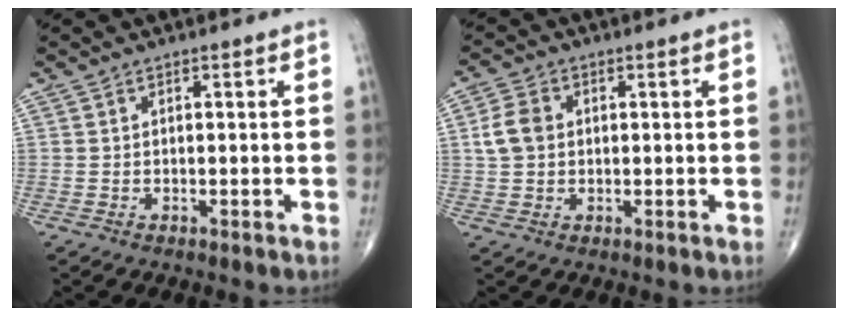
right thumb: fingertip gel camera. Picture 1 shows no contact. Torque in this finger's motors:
{"motor_torque": [-0.19, 0.25, 0.56, 0.05, 0.04]}